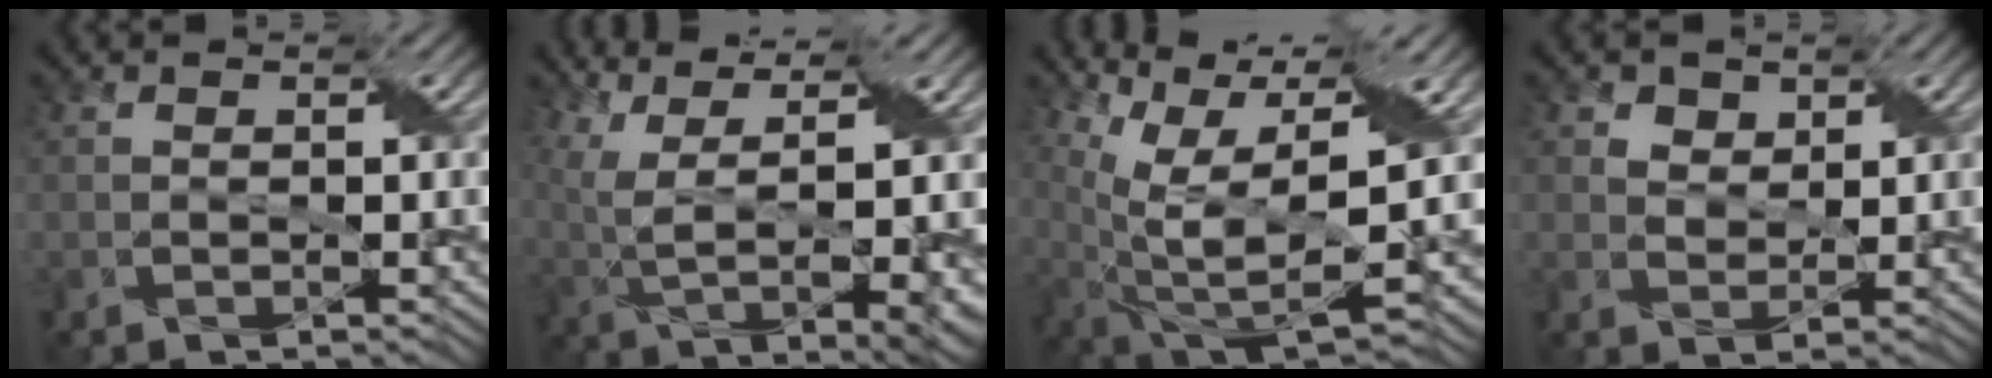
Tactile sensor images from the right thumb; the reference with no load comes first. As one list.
[{"total": 11.2, "force": [3.0, 3.6, 10.2], "torque": [-0.208, 0.006, 0.075]}, {"total": 13.3, "force": [4.2, 5.0, 11.6], "torque": [-0.238, -0.009, 0.090]}, {"total": 2.5, "force": [1.7, 1.8, 0.6], "torque": [-0.019, -0.005, 0.027]}]